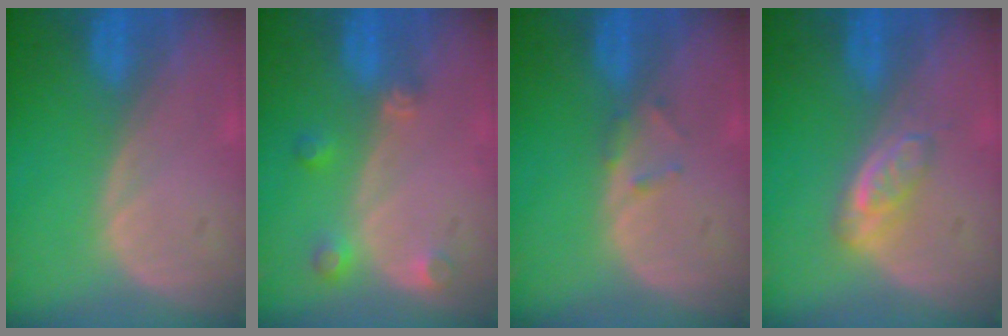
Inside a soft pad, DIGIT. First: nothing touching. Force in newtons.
{"total": 3.3, "press": 3.0, "slide": 1.4}
{"total": 1.3, "press": 1.3, "slide": 0.4}
{"total": 3.8, "press": 3.8, "slide": 0.6}